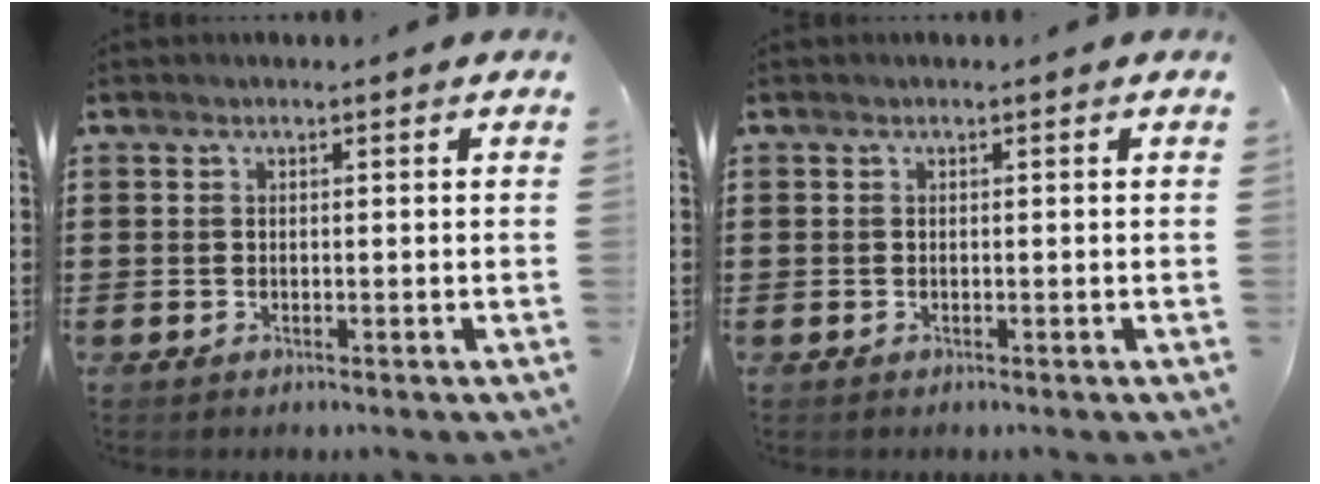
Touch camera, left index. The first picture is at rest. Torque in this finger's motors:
{"motor_torque": [0.00, 0.00, 0.00, -0.01]}